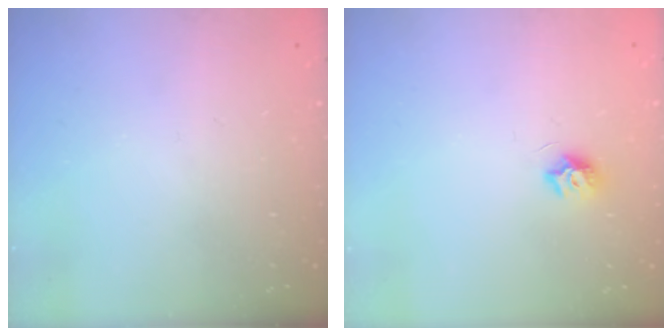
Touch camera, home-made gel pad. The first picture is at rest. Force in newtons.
{"total": 6.8, "press": 6.8, "slide": 0.5}